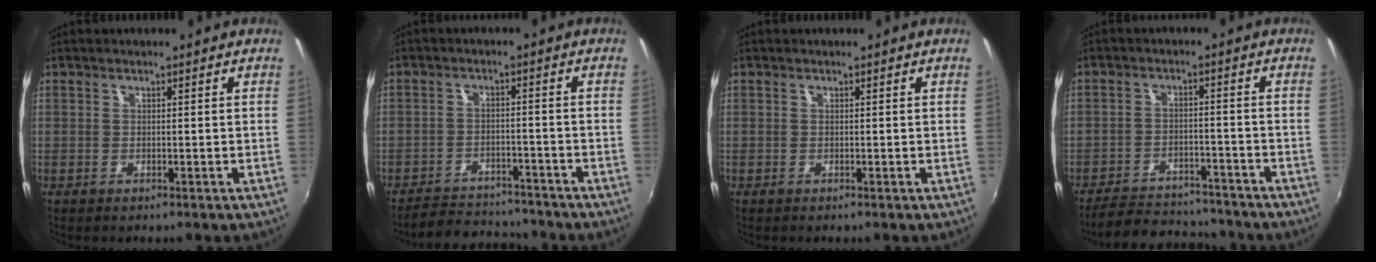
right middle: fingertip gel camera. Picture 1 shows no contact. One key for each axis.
{"total": 10.3, "fx": -9.7, "fy": 2.6, "fz": 2.5, "tx": -0.073, "ty": 0.008, "tz": -0.137}
{"total": 0.0}
{"total": 12.7, "fx": -11.6, "fy": 3.4, "fz": 3.9, "tx": -0.102, "ty": 0.006, "tz": -0.163}